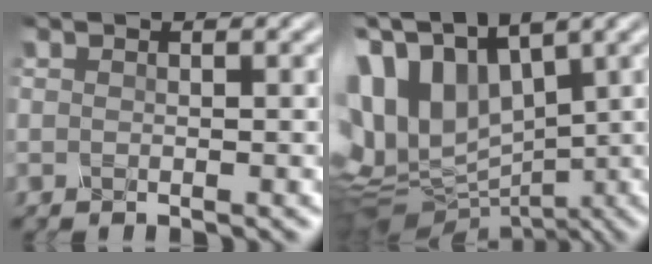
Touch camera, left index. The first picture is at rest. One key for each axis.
{"total": 12.9, "fx": 3.5, "fy": 8.0, "fz": 9.4, "tx": -0.219, "ty": 0.016, "tz": 0.091}